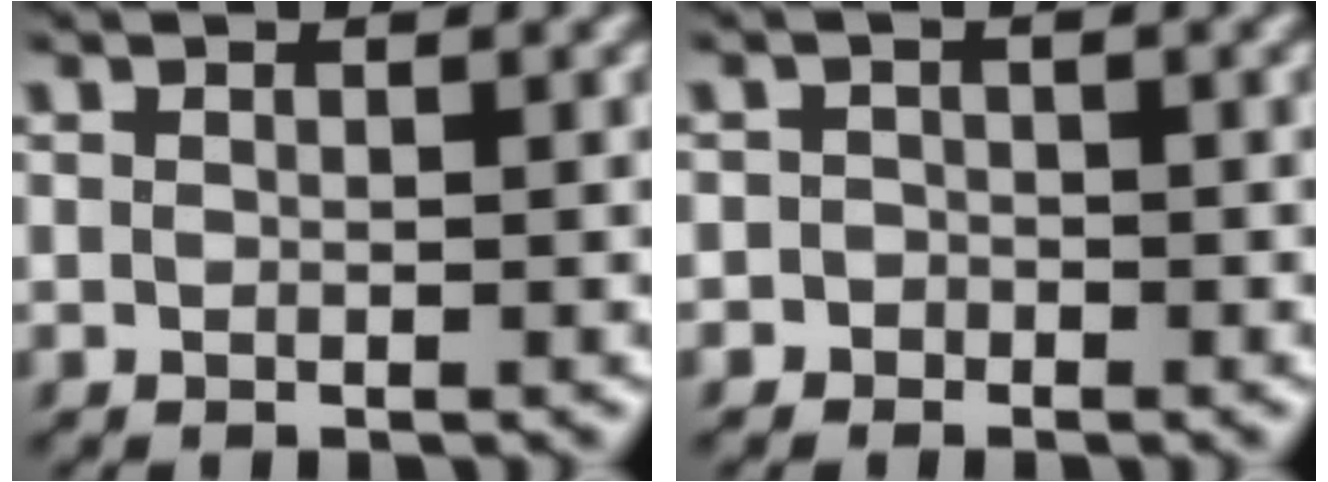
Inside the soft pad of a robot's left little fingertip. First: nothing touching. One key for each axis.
{"total": 1.7, "fx": -0.9, "fy": 1.4, "fz": -0.1, "tx": 0.025, "ty": 0.007, "tz": -0.024}